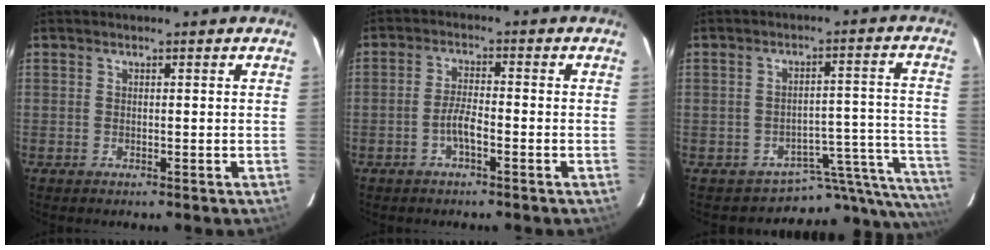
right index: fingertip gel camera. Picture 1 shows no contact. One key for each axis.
{"total": 3.6, "fx": -1.9, "fy": 0.7, "fz": 3.0, "tx": -0.066, "ty": 0.006, "tz": -0.037}
{"total": 11.9, "fx": -10.1, "fy": 5.1, "fz": 3.5, "tx": -0.009, "ty": 0.043, "tz": -0.139}